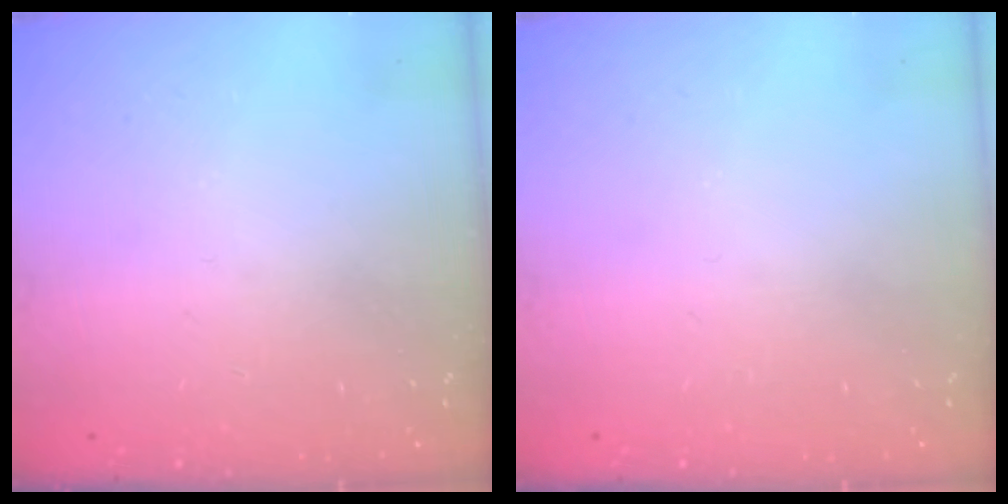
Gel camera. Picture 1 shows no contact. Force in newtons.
{"total": 0.0}